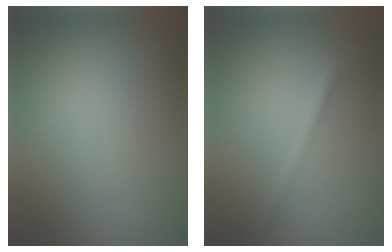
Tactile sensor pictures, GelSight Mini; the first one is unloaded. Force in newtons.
{"total": 2.7, "press": 2.7, "slide": 0.1}